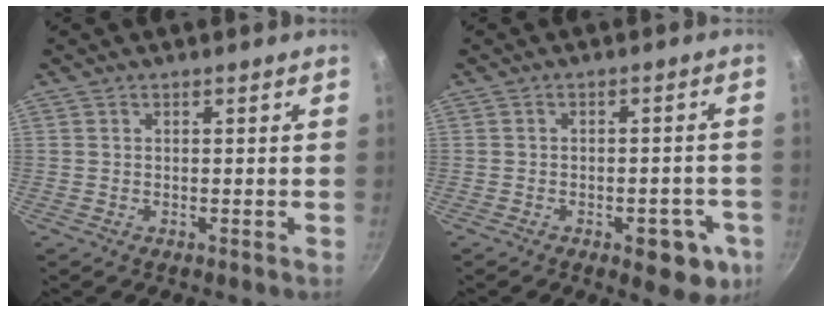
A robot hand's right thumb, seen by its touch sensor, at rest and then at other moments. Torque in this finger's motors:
{"motor_torque": [0.95, 0.89, -0.16, -0.07, 0.12]}